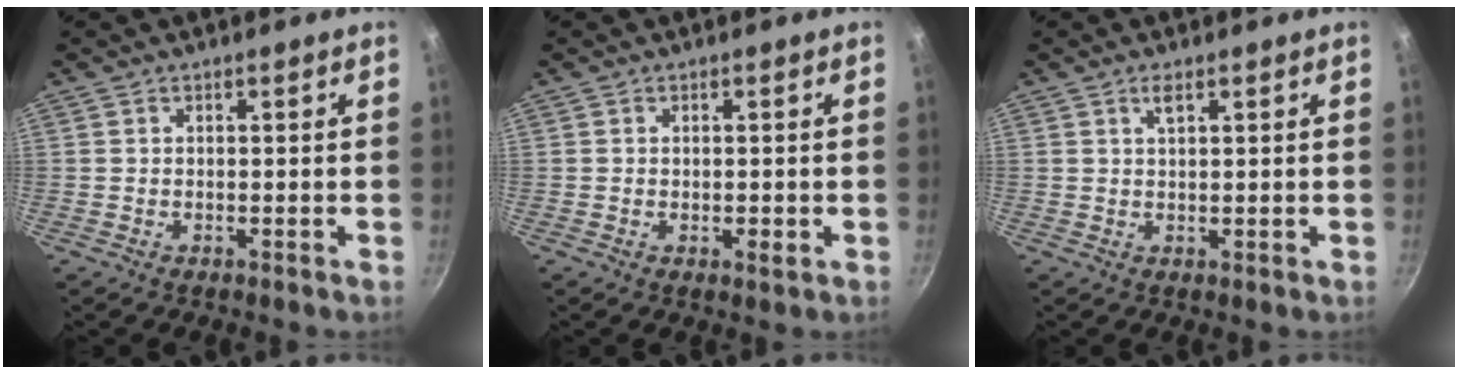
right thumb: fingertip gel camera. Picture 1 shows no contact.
{"total": 1.7, "force": [-0.4, 0.8, 1.4], "torque": [-0.022, -0.003, -0.006]}
{"total": 2.7, "force": [1.5, 0.9, 2.1], "torque": [-0.036, -0.003, 0.029]}